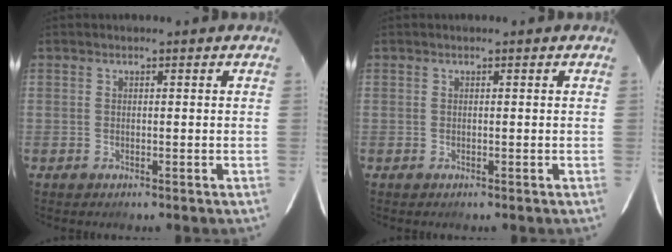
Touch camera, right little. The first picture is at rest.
{"total": 0.0}